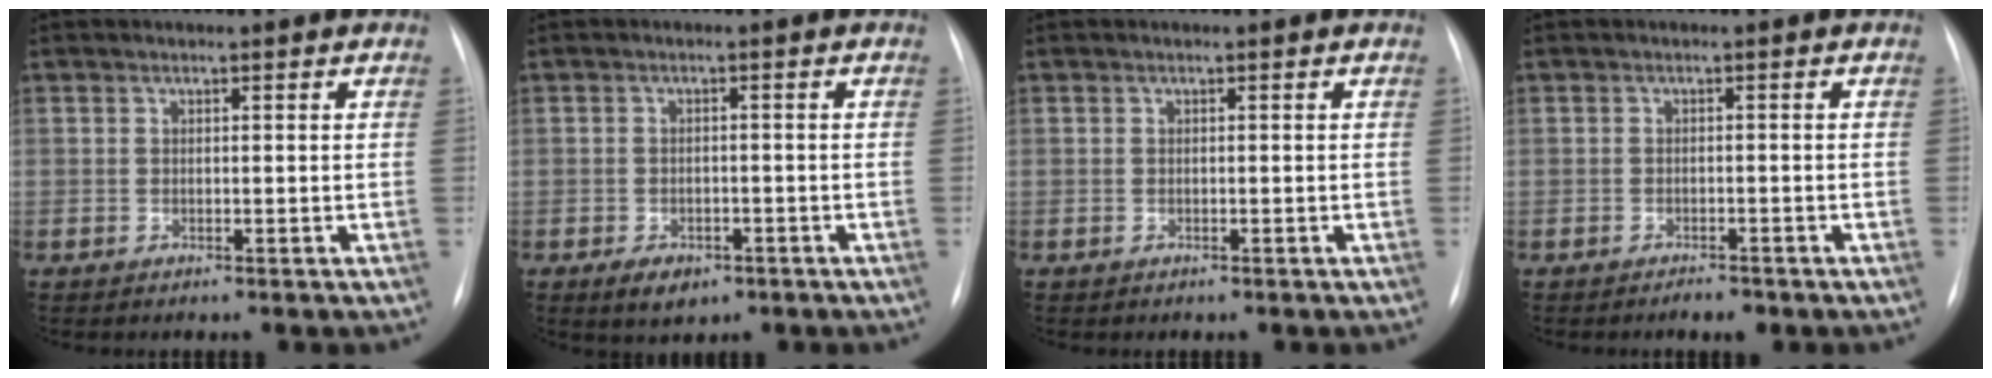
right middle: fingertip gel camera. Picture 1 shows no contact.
{"total": 4.1, "force": [-2.3, 2.5, 2.2], "torque": [-0.034, -0.001, -0.024]}
{"total": 0.0}
{"total": 1.8, "force": [-1.4, 0.6, 0.9], "torque": [-0.014, -0.001, -0.016]}